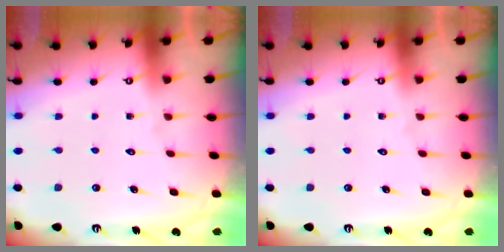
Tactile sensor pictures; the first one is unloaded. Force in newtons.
{"total": 0.0}